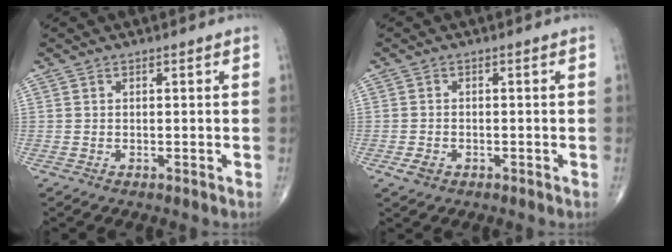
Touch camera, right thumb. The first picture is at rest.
{"total": 2.2, "force": [-1.0, 1.5, 1.2], "torque": [-0.023, 0.003, -0.015]}